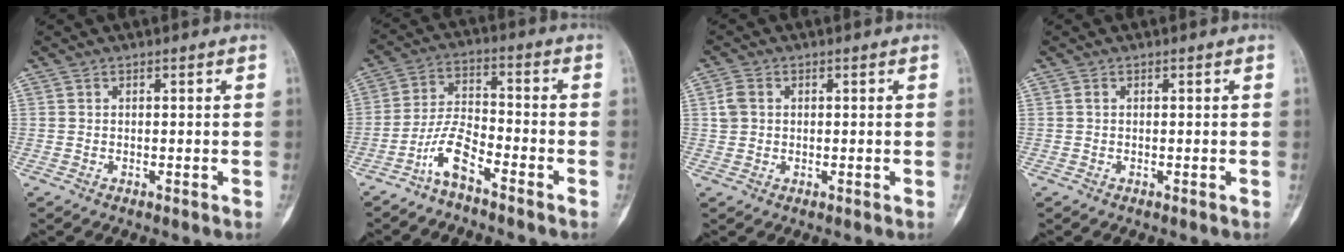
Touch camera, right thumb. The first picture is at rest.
{"total": 6.9, "force": [-4.9, 1.9, 4.5], "torque": [-0.095, 0.047, -0.102]}
{"total": 2.9, "force": [0.5, 2.3, 1.6], "torque": [-0.031, 0.006, 0.008]}
{"total": 0.0}